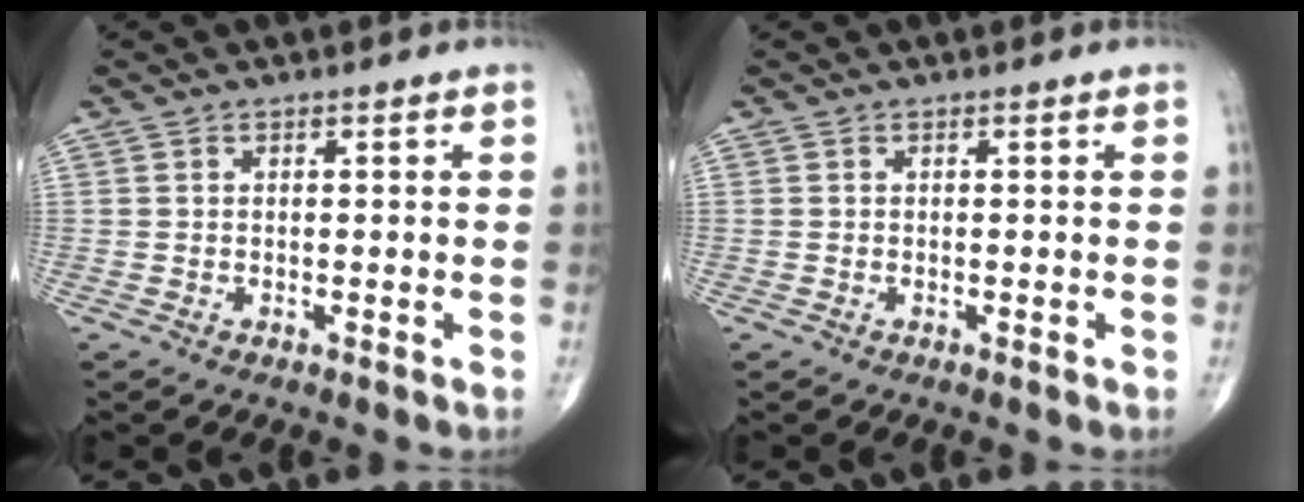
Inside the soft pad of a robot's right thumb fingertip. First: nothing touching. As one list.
[{"total": 0.0}]